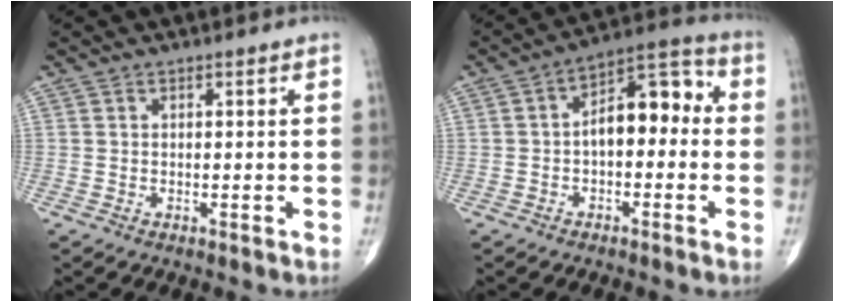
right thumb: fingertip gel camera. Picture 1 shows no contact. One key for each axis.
{"total": 10.6, "fx": -0.4, "fy": 5.9, "fz": 8.7, "tx": -0.104, "ty": 0.041, "tz": -0.017}